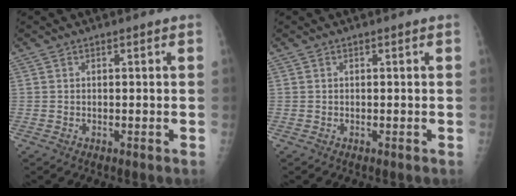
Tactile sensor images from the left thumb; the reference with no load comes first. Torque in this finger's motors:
{"motor_torque": [-0.07, 0.07, -0.05, -0.02, 0.00]}